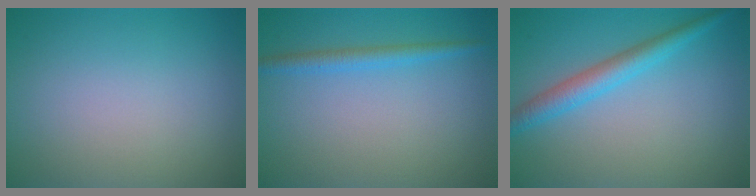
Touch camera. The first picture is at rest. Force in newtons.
{"total": 1.8, "press": 1.8, "slide": 0.1}
{"total": 3.2, "press": 3.2, "slide": 0.1}